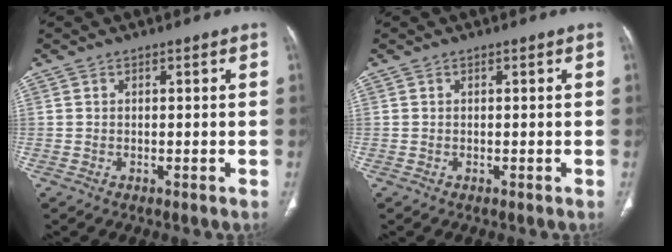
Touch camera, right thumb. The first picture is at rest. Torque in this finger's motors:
{"motor_torque": [0.00, 0.00, -0.04, 0.03, 0.00]}